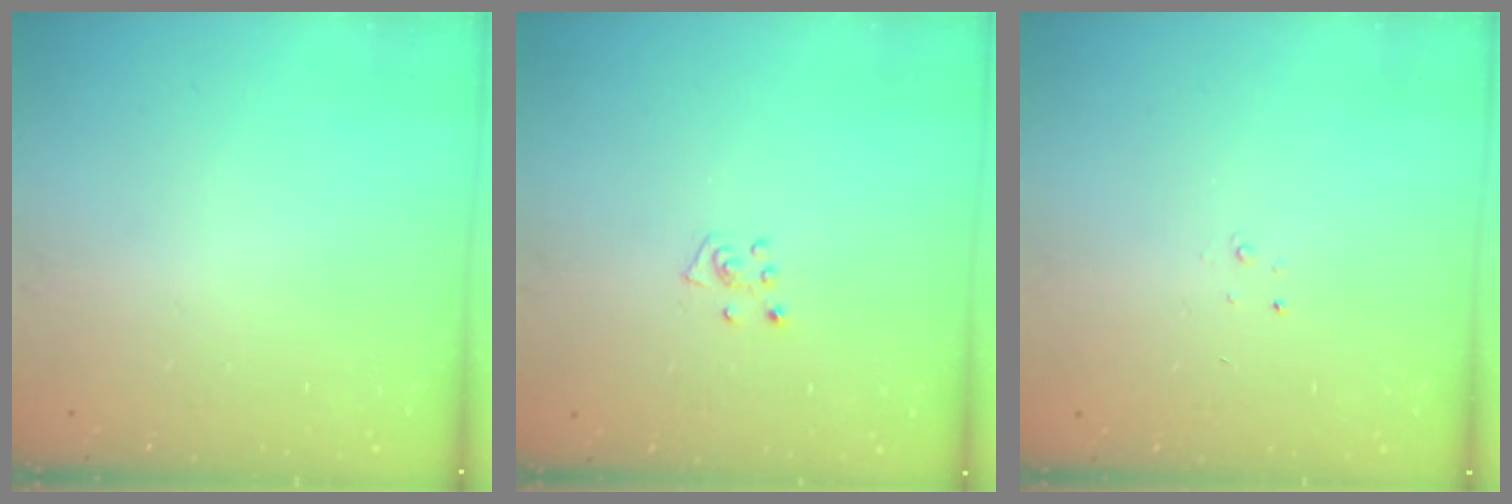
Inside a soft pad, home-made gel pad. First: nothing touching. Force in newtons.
{"total": 5.0, "press": 4.9, "slide": 0.4}
{"total": 1.5, "press": 1.5, "slide": 0.2}